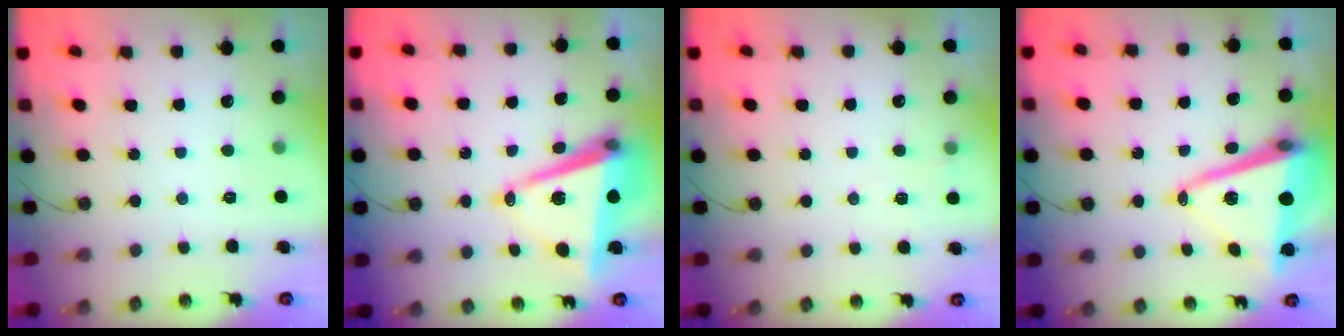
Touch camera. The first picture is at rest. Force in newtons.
{"total": 11.8, "press": 11.2, "slide": 3.8}
{"total": 4.0, "press": 3.4, "slide": 2.2}
{"total": 14.8, "press": 14.5, "slide": 2.9}